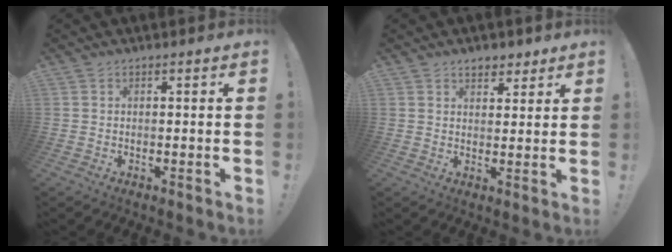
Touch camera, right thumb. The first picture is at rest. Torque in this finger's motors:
{"motor_torque": [0.23, 0.44, 0.00, -0.01, 0.00]}